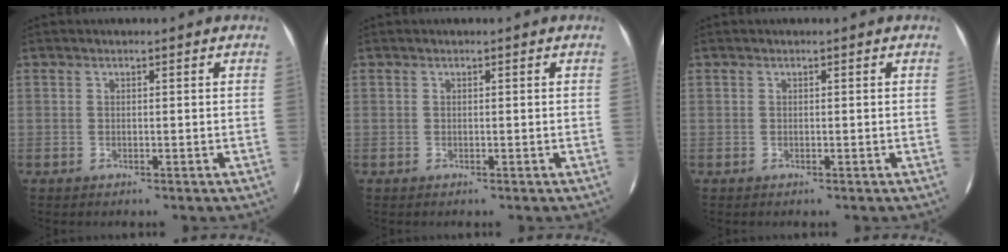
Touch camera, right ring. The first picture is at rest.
{"total": 0.0}
{"total": 0.0}